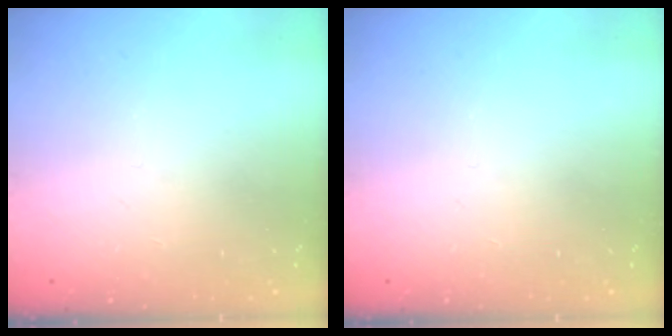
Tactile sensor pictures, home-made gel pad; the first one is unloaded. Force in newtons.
{"total": 0.0}